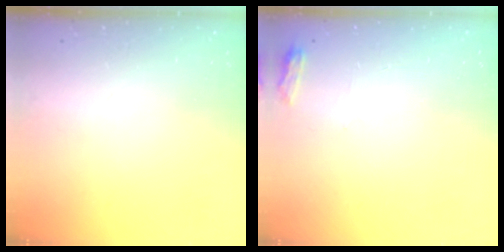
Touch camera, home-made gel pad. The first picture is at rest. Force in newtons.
{"total": 4.2, "press": 4.2, "slide": 0.5}